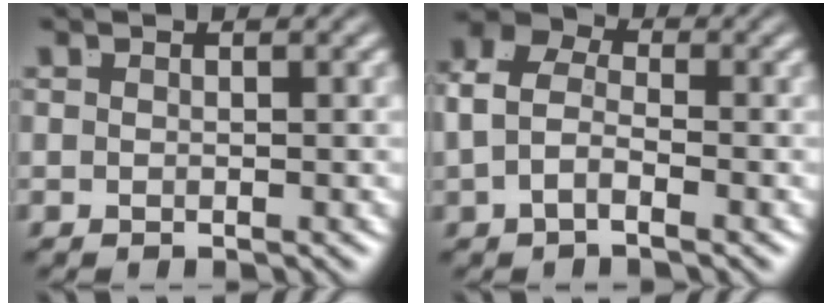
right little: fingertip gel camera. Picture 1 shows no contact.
{"total": 5.7, "force": [0.3, 4.3, 3.8], "torque": [-0.073, 0.003, -0.009]}